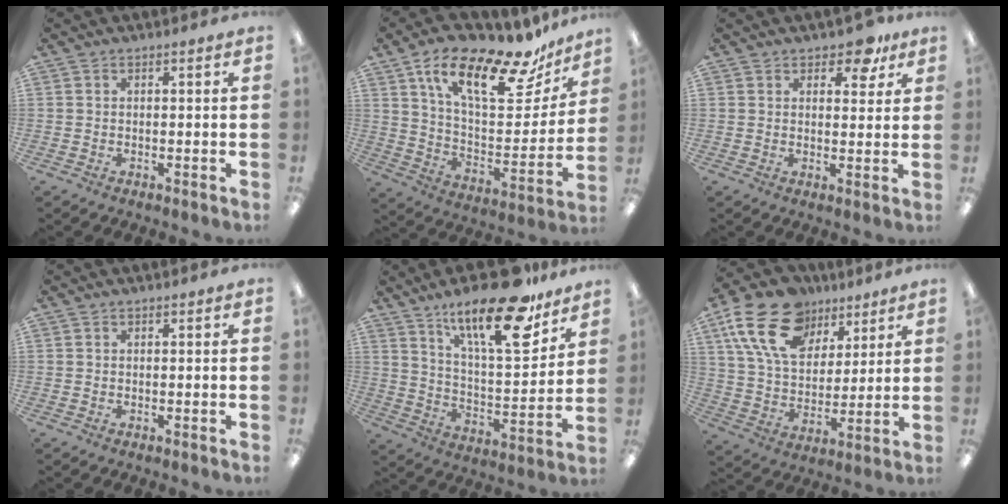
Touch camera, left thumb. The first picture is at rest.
{"total": 21.5, "force": [14.4, 8.0, 13.8], "torque": [-0.219, -0.085, 0.239]}
{"total": 6.4, "force": [4.5, 3.3, 3.2], "torque": [-0.025, -0.021, 0.075]}
{"total": 0.0}
{"total": 22.6, "force": [15.6, 6.9, 14.9], "torque": [-0.232, -0.098, 0.256]}
{"total": 19.4, "force": [11.1, 12.1, 10.2], "torque": [-0.200, -0.037, 0.205]}